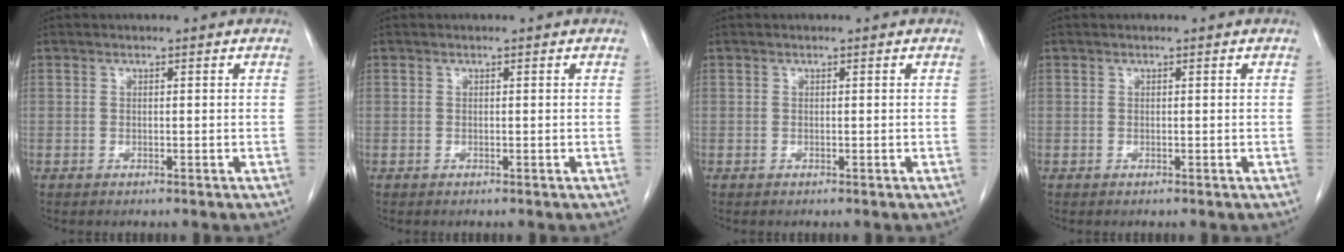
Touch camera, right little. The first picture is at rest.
{"total": 0.0}
{"total": 0.0}
{"total": 0.0}